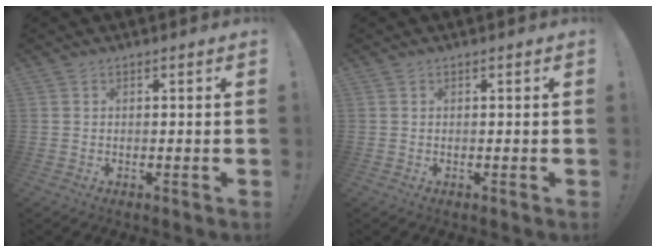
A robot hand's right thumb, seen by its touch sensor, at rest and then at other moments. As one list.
[{"total": 0.0}]